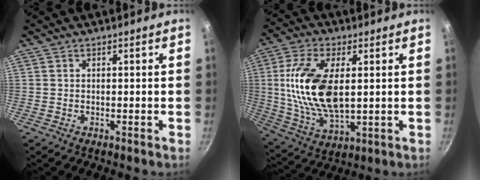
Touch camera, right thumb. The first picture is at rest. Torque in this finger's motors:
{"motor_torque": [0.66, 1.26, 2.06, 0.10, 0.26]}